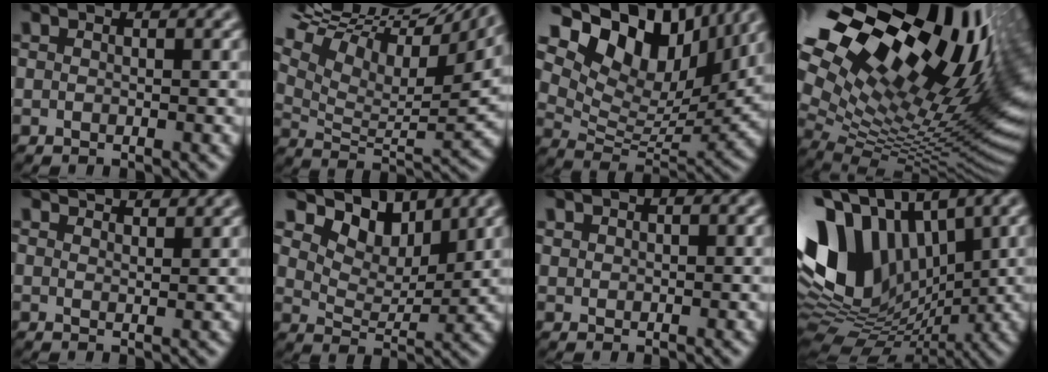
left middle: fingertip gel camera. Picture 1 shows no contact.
{"total": 17.6, "force": [11.4, 6.6, 11.7], "torque": [-0.209, 0.075, 0.187]}
{"total": 13.5, "force": [7.6, 7.3, 8.4], "torque": [-0.161, 0.021, 0.134]}
{"total": 22.0, "force": [9.5, 9.5, 17.4], "torque": [-0.271, 0.027, 0.176]}
{"total": 2.8, "force": [2.6, 0.4, 0.9], "torque": [-0.002, 0.004, 0.026]}
{"total": 5.8, "force": [4.7, 2.5, 2.5], "torque": [-0.044, -0.002, 0.069]}
{"total": 0.7, "force": [0.5, 0.4, 0.0], "torque": [-0.001, -0.002, 0.015]}
{"total": 14.6, "force": [2.6, 9.6, 10.8], "torque": [-0.250, 0.006, 0.049]}